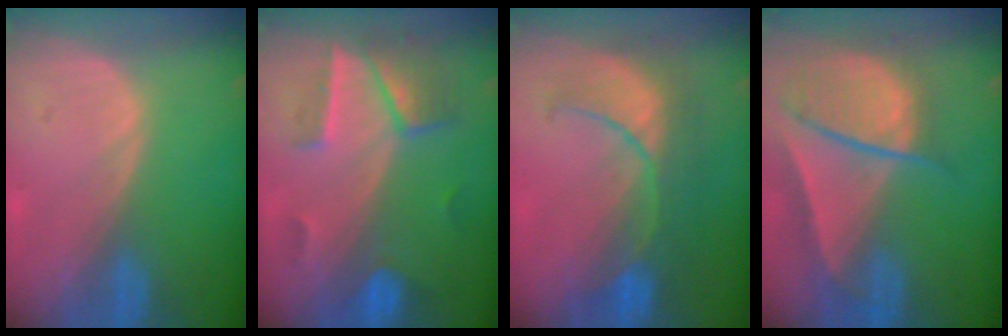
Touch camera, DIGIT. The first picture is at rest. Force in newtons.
{"total": 7.2, "press": 6.4, "slide": 3.4}
{"total": 8.3, "press": 8.3, "slide": 0.7}
{"total": 9.5, "press": 8.1, "slide": 4.9}